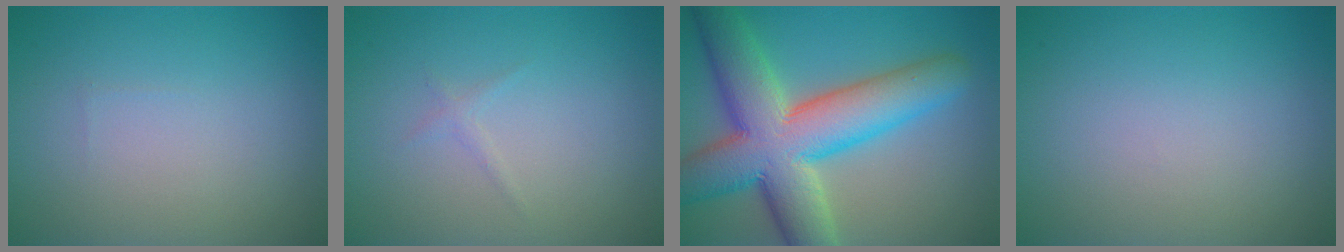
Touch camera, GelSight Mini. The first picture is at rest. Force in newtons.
{"total": 0.6, "press": 0.6, "slide": 0.1}
{"total": 12.2, "press": 12.2, "slide": 0.3}
{"total": 0.0}